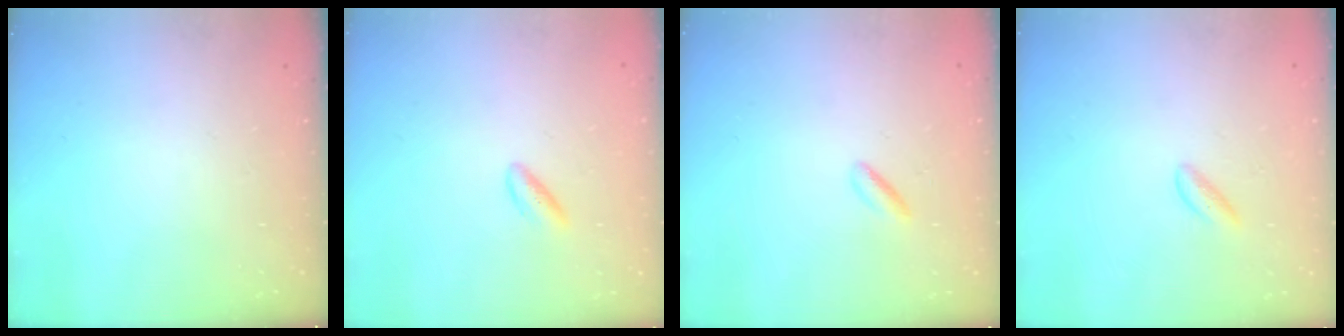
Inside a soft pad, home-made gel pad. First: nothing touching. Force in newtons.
{"total": 2.8, "press": 2.5, "slide": 1.2}
{"total": 2.8, "press": 2.6, "slide": 0.9}
{"total": 2.4, "press": 2.3, "slide": 0.7}